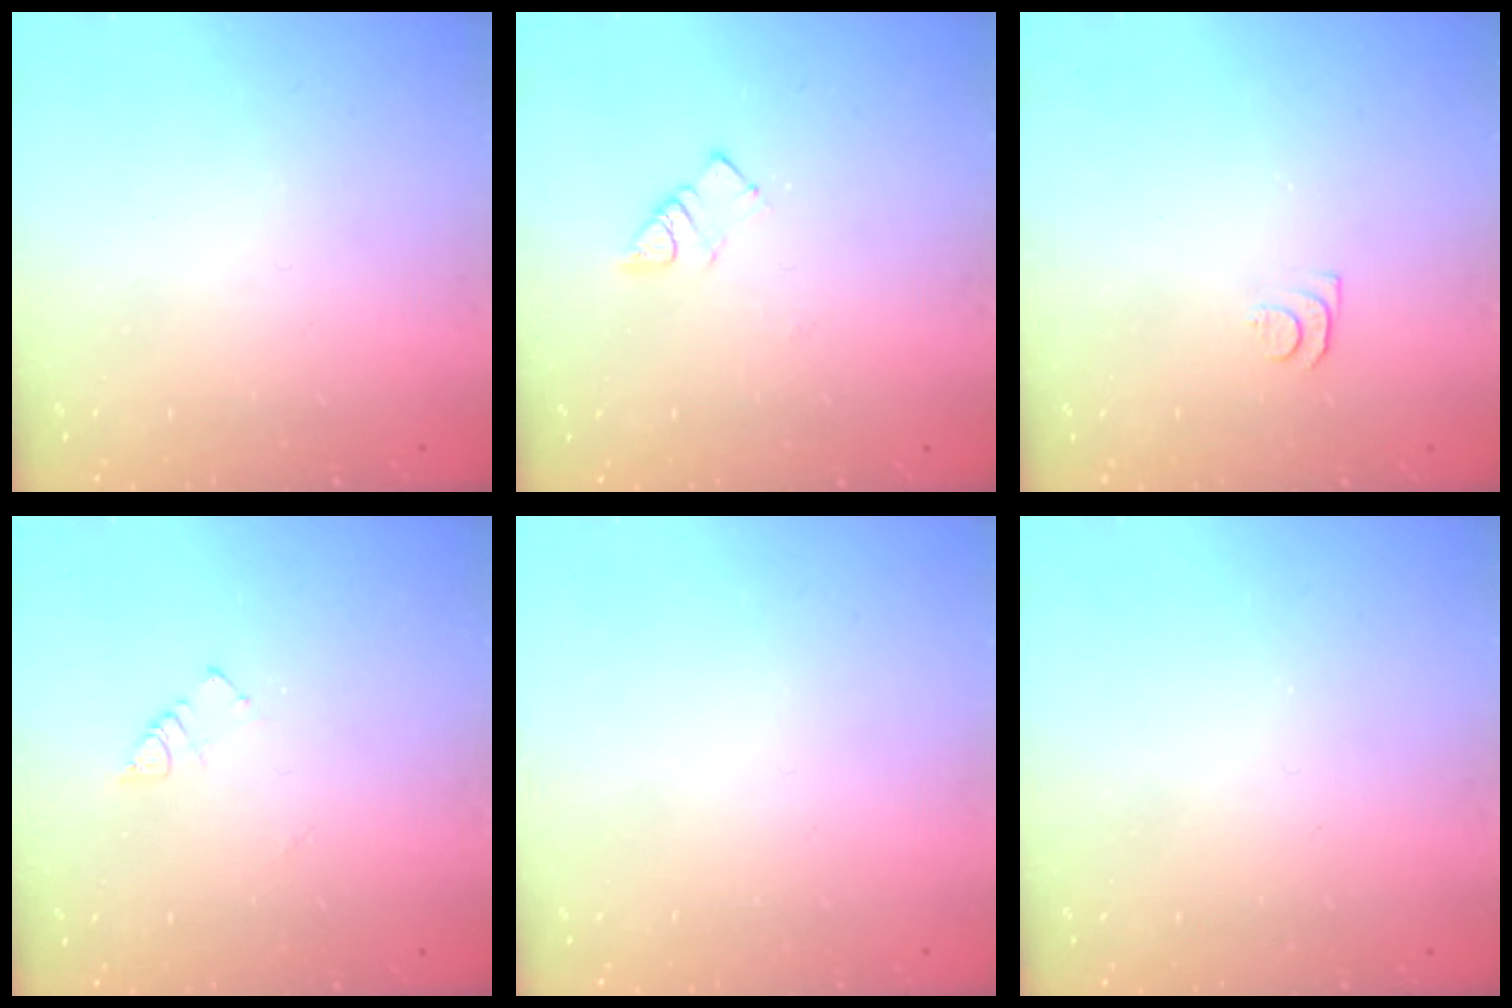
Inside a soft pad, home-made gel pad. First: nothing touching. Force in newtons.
{"total": 3.6, "press": 3.6, "slide": 0.4}
{"total": 4.4, "press": 4.4, "slide": 0.6}
{"total": 3.9, "press": 3.9, "slide": 0.4}
{"total": 1.7, "press": 1.7, "slide": 0.1}
{"total": 2.2, "press": 2.1, "slide": 0.4}